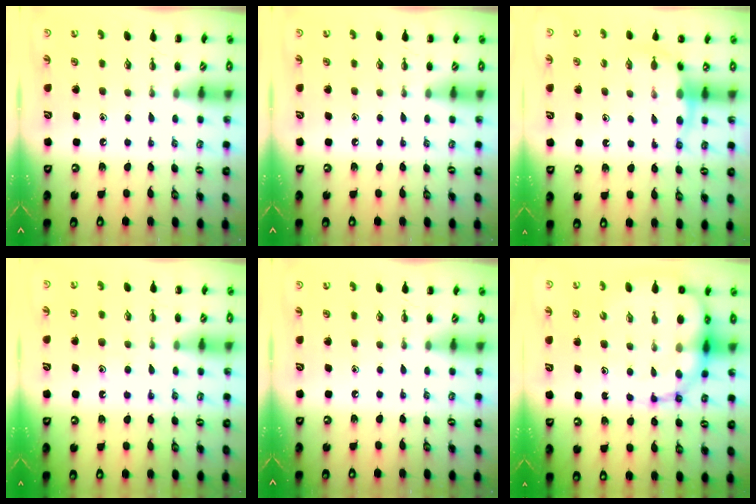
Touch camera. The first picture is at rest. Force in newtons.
{"total": 0.0}
{"total": 8.1, "press": 8.0, "slide": 1.2}
{"total": 9.4, "press": 9.4, "slide": 0.7}
{"total": 0.0}
{"total": 18.0, "press": 17.5, "slide": 4.3}